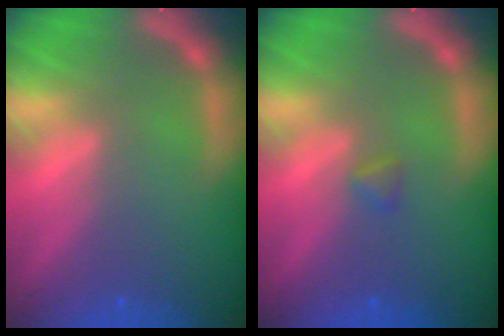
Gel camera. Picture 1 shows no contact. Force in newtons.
{"total": 0.9}